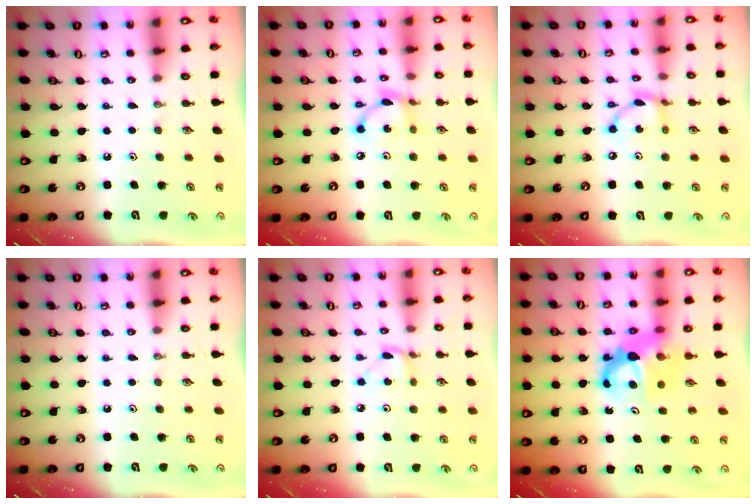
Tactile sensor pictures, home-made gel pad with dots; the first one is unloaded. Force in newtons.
{"total": 8.3, "press": 8.3, "slide": 0.2}
{"total": 8.5, "press": 8.5, "slide": 0.4}
{"total": 0.0}
{"total": 4.2, "press": 4.1, "slide": 0.5}
{"total": 8.8, "press": 8.7, "slide": 0.6}